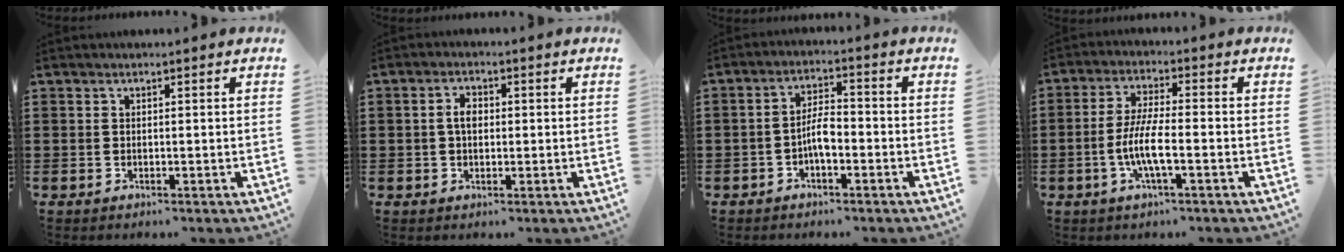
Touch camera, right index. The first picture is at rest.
{"total": 2.8, "force": [0.1, 1.6, 2.3], "torque": [-0.046, 0.007, 0.001]}
{"total": 4.4, "force": [-1.4, 1.7, 3.9], "torque": [-0.083, 0.005, -0.030]}
{"total": 6.7, "force": [-2.1, 1.3, 6.2], "torque": [-0.133, -0.009, -0.046]}